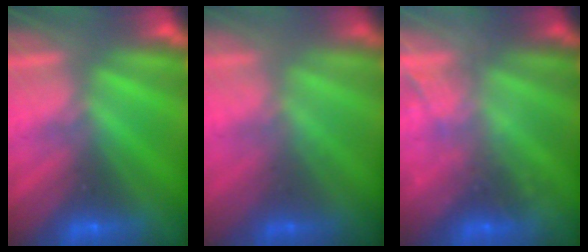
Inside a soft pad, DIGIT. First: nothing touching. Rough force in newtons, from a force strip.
{"total": 1.4}
{"total": 2.2}